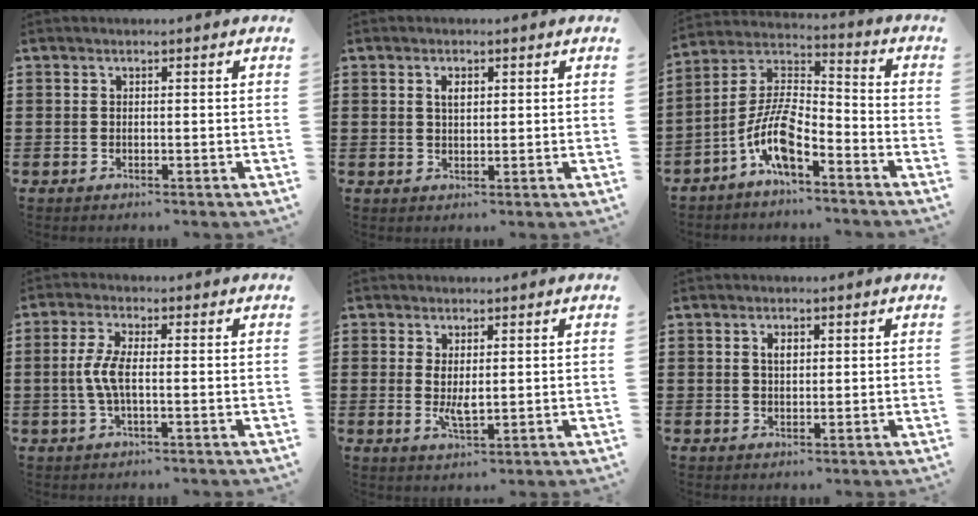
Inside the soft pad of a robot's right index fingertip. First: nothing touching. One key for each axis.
{"total": 1.8, "fx": 0.6, "fy": 0.9, "fz": 1.5, "tx": -0.032, "ty": 0.004, "tz": 0.009}
{"total": 9.4, "fx": -5.3, "fy": 3.1, "fz": 7.1, "tx": -0.170, "ty": -0.019, "tz": -0.107}
{"total": 4.6, "fx": -0.5, "fy": 1.2, "fz": 4.4, "tx": -0.108, "ty": -0.007, "tz": -0.020}
{"total": 3.0, "fx": 0.4, "fy": 1.0, "fz": 2.8, "tx": -0.060, "ty": -0.003, "tz": 0.006}
{"total": 1.7, "fx": 0.4, "fy": 0.9, "fz": 1.4, "tx": -0.030, "ty": 0.005, "tz": 0.007}